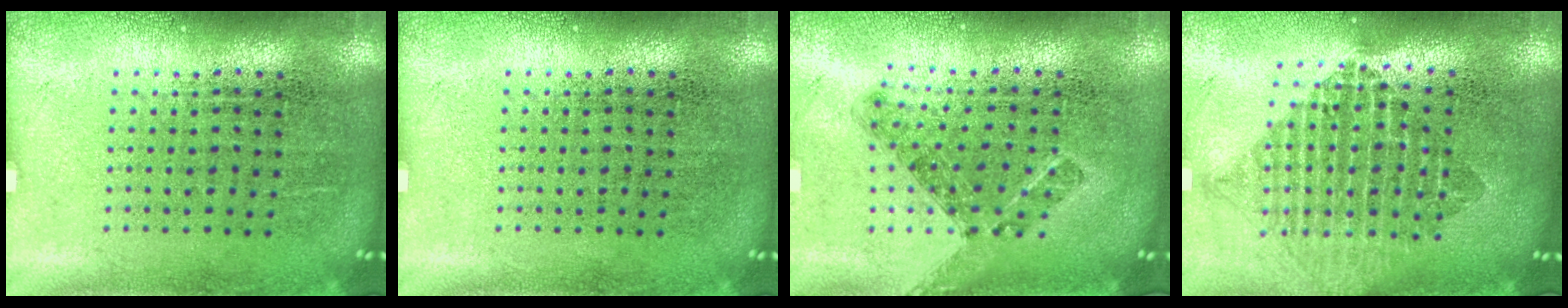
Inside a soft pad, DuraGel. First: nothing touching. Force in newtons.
{"total": 0.0}
{"total": 0.8, "press": 0.7, "slide": 0.4}
{"total": 2.1, "press": 1.7, "slide": 1.2}